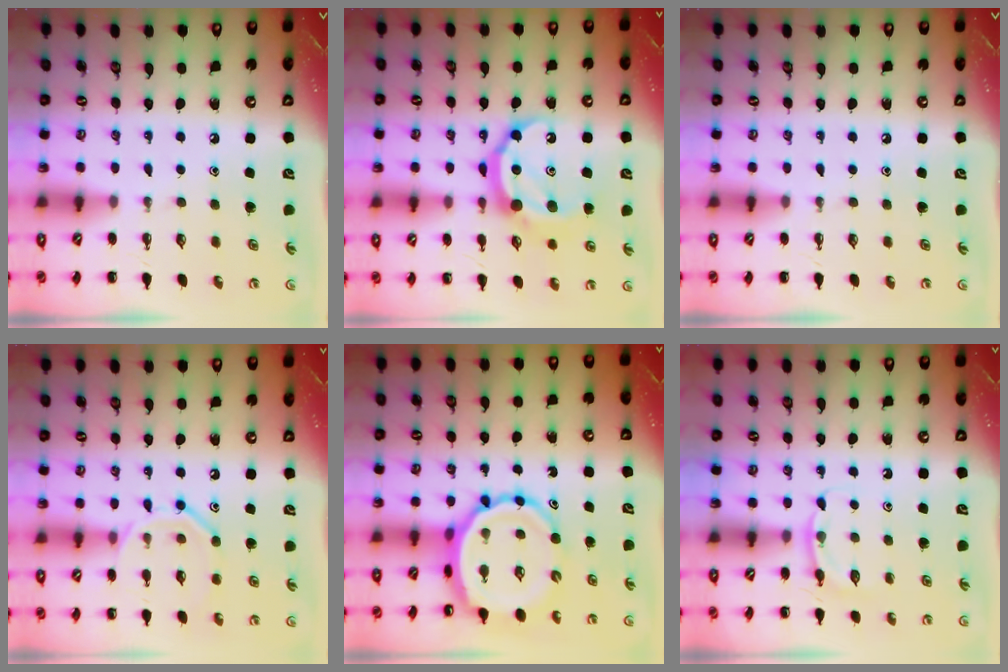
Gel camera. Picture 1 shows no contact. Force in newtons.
{"total": 12.8, "press": 12.7, "slide": 0.8}
{"total": 0.0}
{"total": 10.8, "press": 10.8, "slide": 0.9}
{"total": 12.2, "press": 11.7, "slide": 3.7}
{"total": 3.7, "press": 3.4, "slide": 1.3}